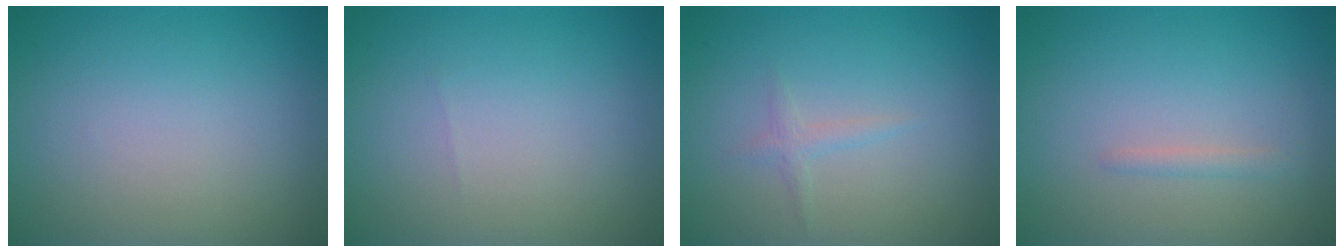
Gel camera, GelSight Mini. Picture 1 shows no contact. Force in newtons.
{"total": 0.0}
{"total": 1.0, "press": 1.0, "slide": 0.1}
{"total": 0.9, "press": 0.9, "slide": 0.1}